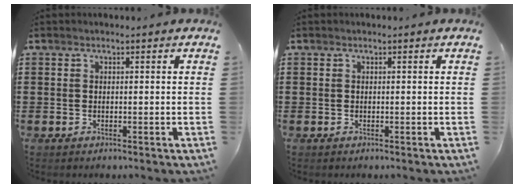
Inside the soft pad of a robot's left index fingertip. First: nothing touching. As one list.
[{"total": 0.0}]